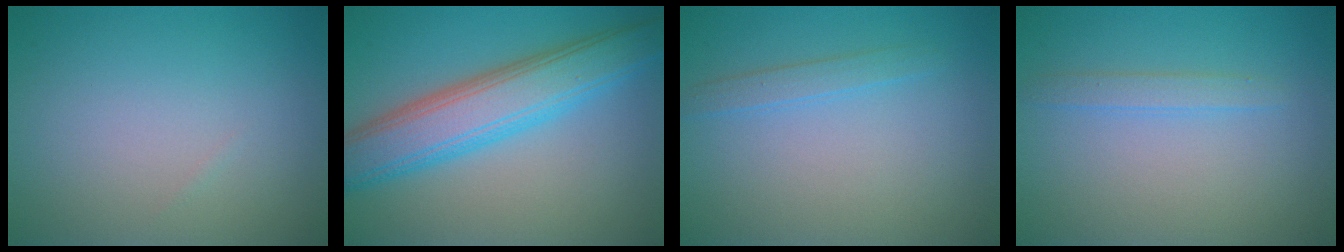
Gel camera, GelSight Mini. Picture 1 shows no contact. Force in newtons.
{"total": 7.2, "press": 7.2, "slide": 0.1}
{"total": 1.3, "press": 1.3, "slide": 0.1}
{"total": 1.4, "press": 1.4, "slide": 0.1}